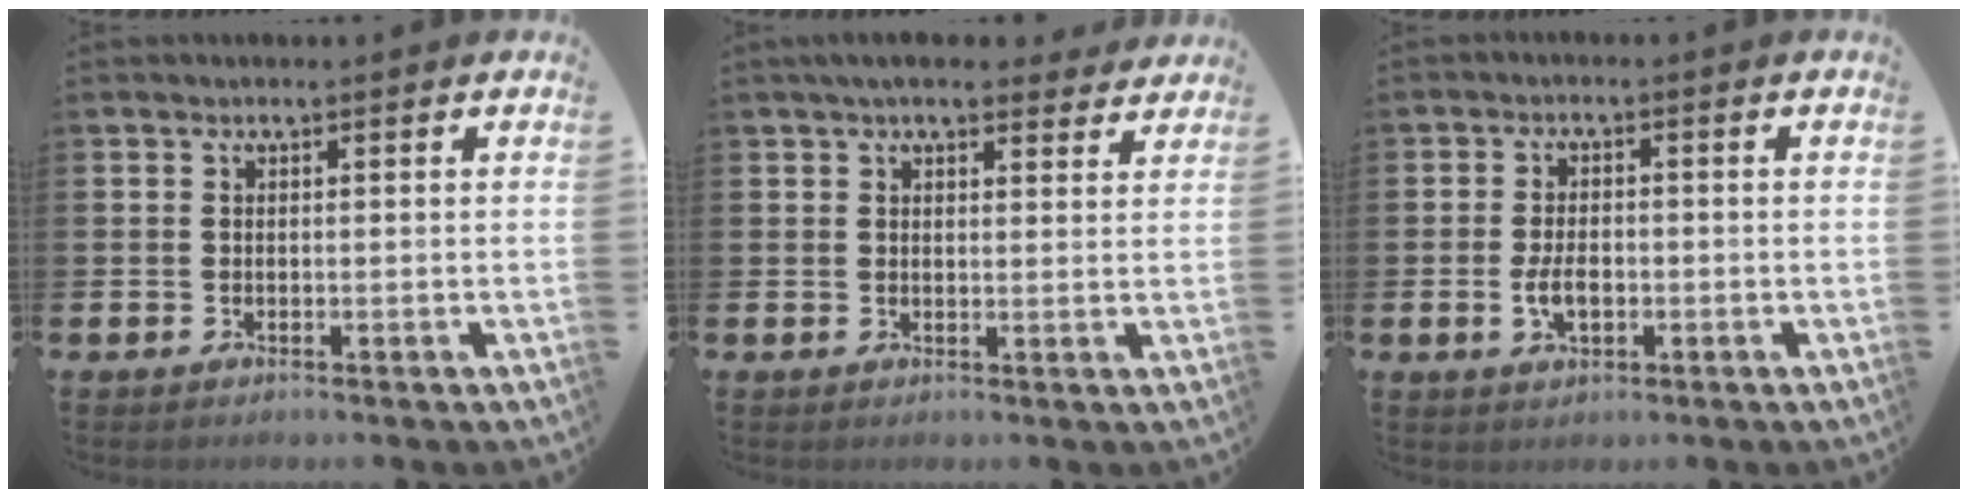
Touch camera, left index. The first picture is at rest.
{"total": 4.5, "force": [4.0, 1.3, 1.6], "torque": [-0.025, -0.014, 0.071]}
{"total": 3.7, "force": [-0.7, 2.1, 2.9], "torque": [-0.046, 0.001, -0.013]}